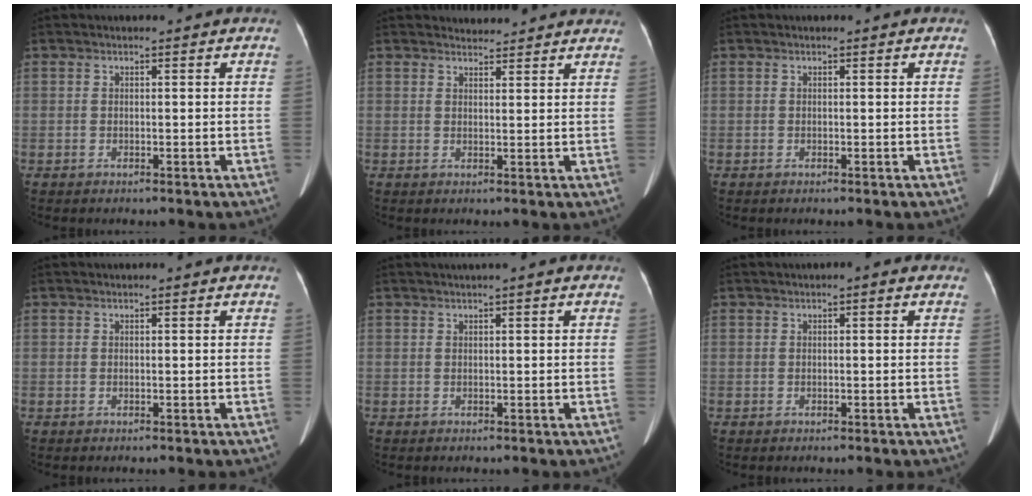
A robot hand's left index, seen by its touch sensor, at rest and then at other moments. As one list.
[{"total": 4.7, "force": [4.6, 0.9, 0.2], "torque": [-0.002, 0.015, 0.046]}, {"total": 0.0}, {"total": 0.0}, {"total": 1.4, "force": [0.8, 0.2, 1.2], "torque": [-0.022, 0.013, 0.010]}, {"total": 0.9, "force": [0.2, 0.4, 0.8], "torque": [-0.007, 0.005, -0.003]}]